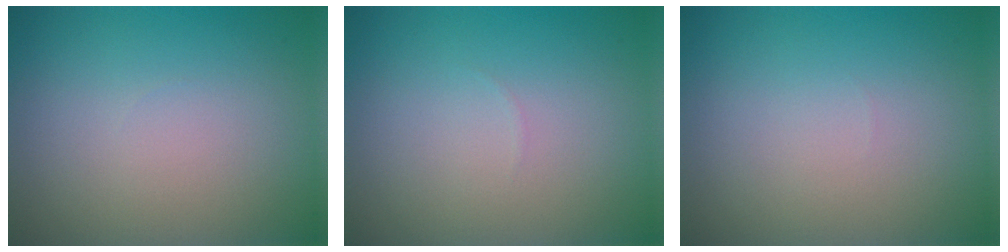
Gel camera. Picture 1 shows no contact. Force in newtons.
{"total": 0.0}
{"total": 0.0}